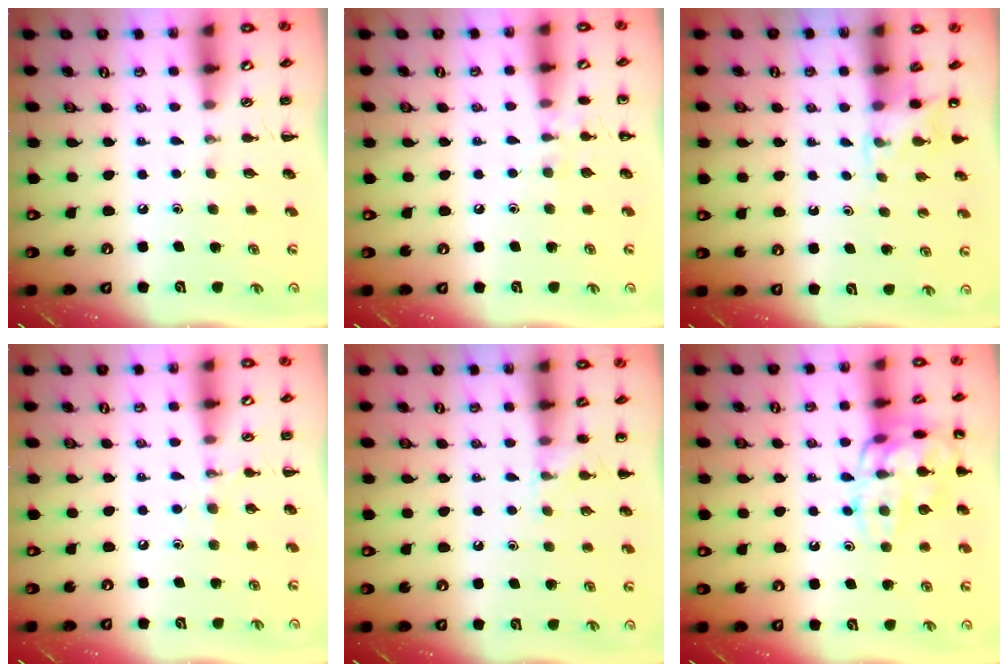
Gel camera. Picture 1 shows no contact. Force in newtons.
{"total": 6.6, "press": 6.3, "slide": 2.0}
{"total": 4.3, "press": 4.1, "slide": 1.3}
{"total": 6.1, "press": 5.9, "slide": 1.7}
{"total": 6.8, "press": 6.3, "slide": 2.4}
{"total": 16.2, "press": 16.2, "slide": 0.3}